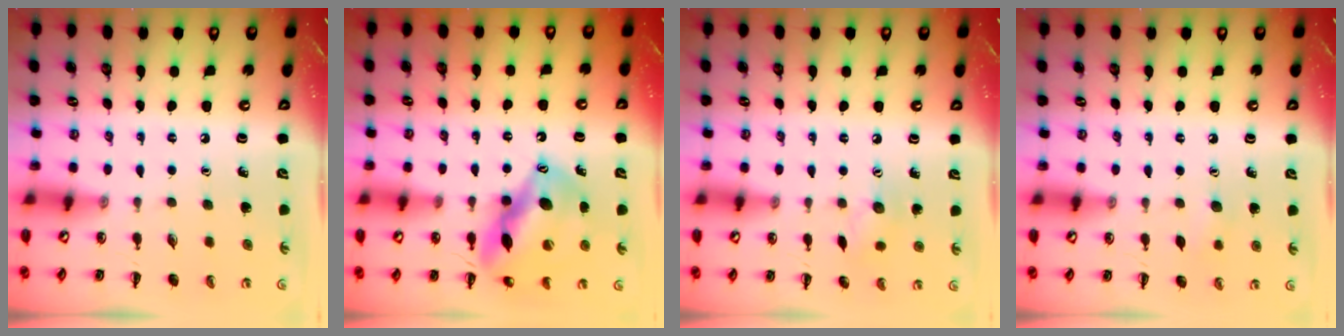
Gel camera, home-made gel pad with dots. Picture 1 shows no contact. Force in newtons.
{"total": 15.2, "press": 14.8, "slide": 3.7}
{"total": 6.5, "press": 6.4, "slide": 1.4}
{"total": 5.2, "press": 5.1, "slide": 1.2}